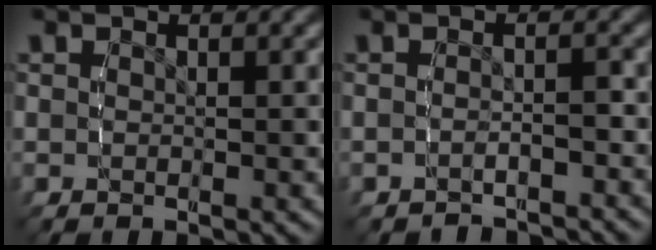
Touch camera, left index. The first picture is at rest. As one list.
[{"total": 2.9, "force": [-2.8, 0.8, 0.1], "torque": [-0.013, -0.003, -0.045]}]